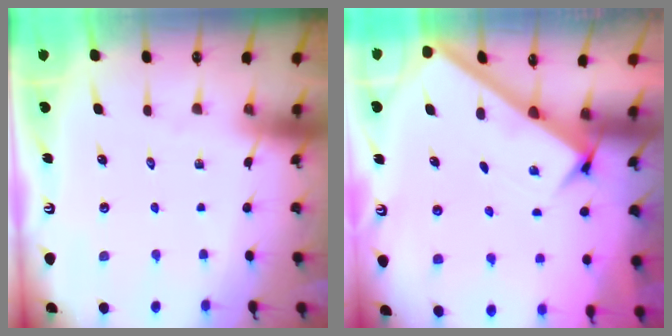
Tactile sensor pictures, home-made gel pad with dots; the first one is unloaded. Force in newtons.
{"total": 2.8, "press": 2.8, "slide": 0.4}